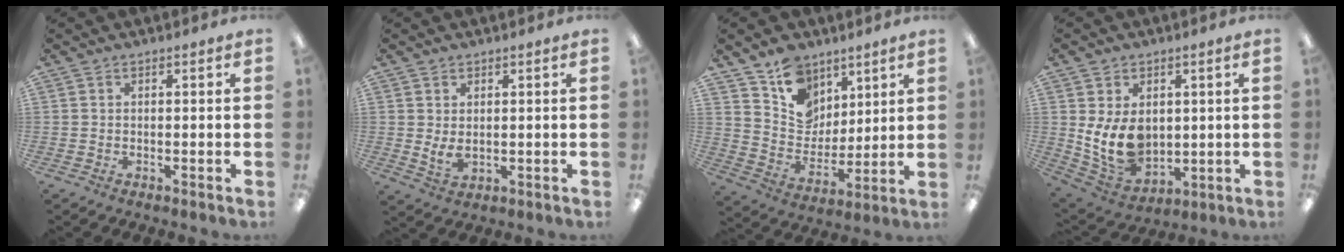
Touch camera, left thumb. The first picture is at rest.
{"total": 3.9, "force": [0.5, 2.4, 3.0], "torque": [-0.062, -0.006, 0.008]}
{"total": 13.1, "force": [8.5, 9.3, 3.5], "torque": [-0.067, -0.054, 0.168]}
{"total": 11.3, "force": [1.6, 8.4, 7.4], "torque": [-0.154, -0.013, 0.032]}